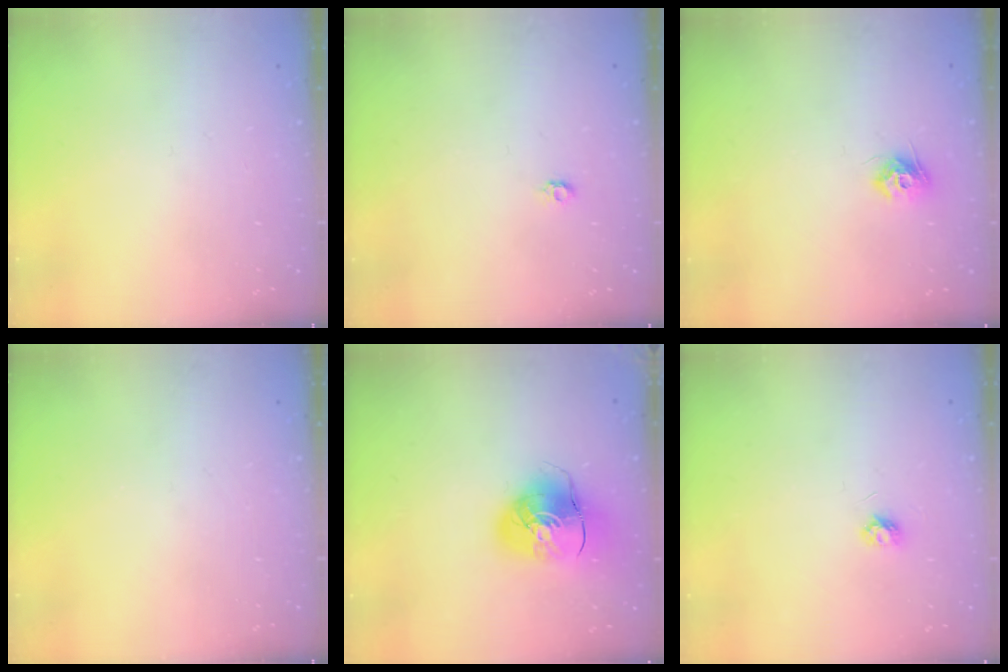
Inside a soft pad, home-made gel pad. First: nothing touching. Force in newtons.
{"total": 4.0, "press": 4.0, "slide": 0.4}
{"total": 8.1, "press": 8.1, "slide": 0.2}
{"total": 0.0}
{"total": 10.8, "press": 10.6, "slide": 1.6}
{"total": 3.5, "press": 3.4, "slide": 0.3}